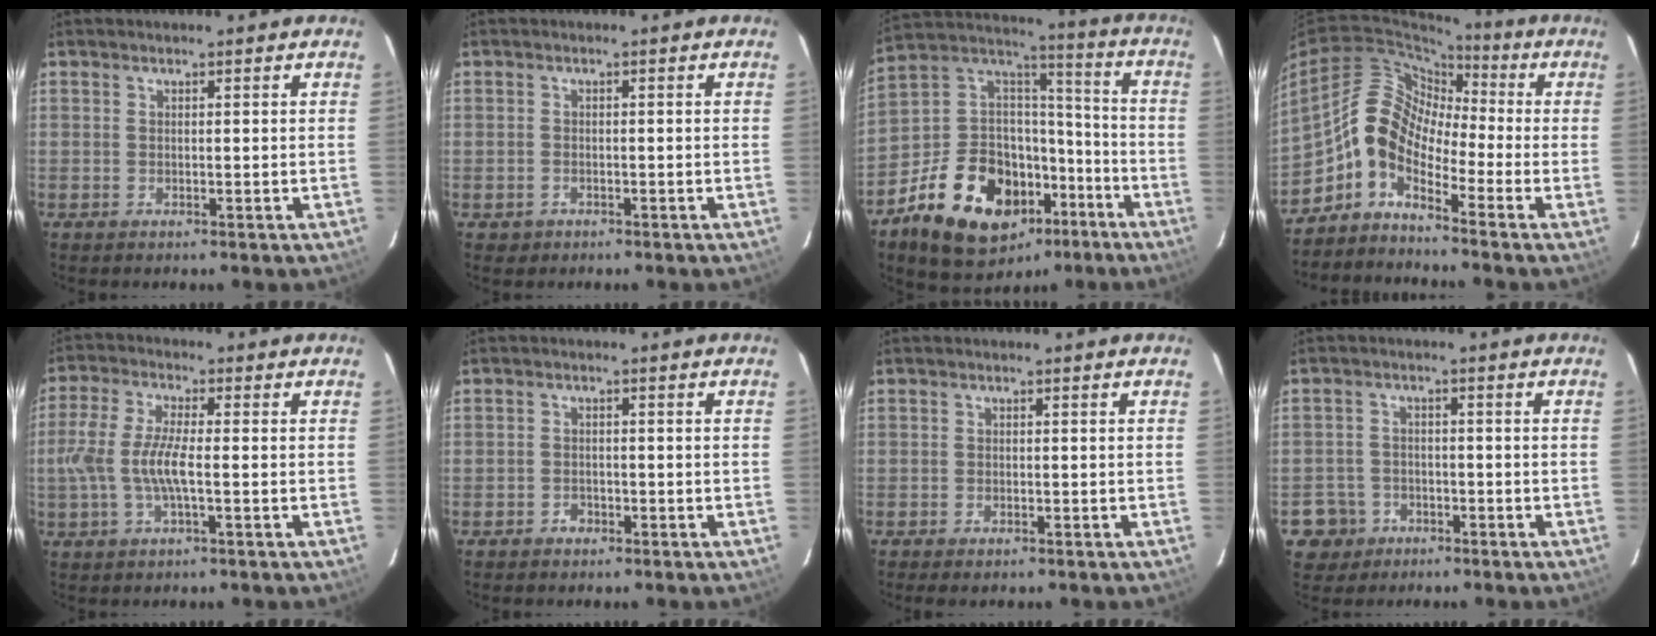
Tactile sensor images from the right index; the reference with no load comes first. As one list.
[{"total": 2.0, "force": [-1.1, 1.7, 0.4], "torque": [-0.013, 0.001, -0.011]}, {"total": 24.1, "force": [-12.1, 15.7, 13.7], "torque": [-0.293, 0.041, -0.178]}, {"total": 8.0, "force": [-3.9, 4.8, 5.0], "torque": [-0.083, 0.021, -0.097]}, {"total": 8.4, "force": [-1.3, 2.1, 8.0], "torque": [-0.170, 0.001, -0.028]}, {"total": 2.1, "force": [-1.5, 1.4, 0.3], "torque": [-0.007, 0.002, -0.023]}, {"total": 1.7, "force": [-1.3, 0.7, 0.8], "torque": [-0.019, -0.005, -0.026]}, {"total": 5.8, "force": [-2.9, 5.0, 0.4], "torque": [-0.026, 0.021, -0.047]}]